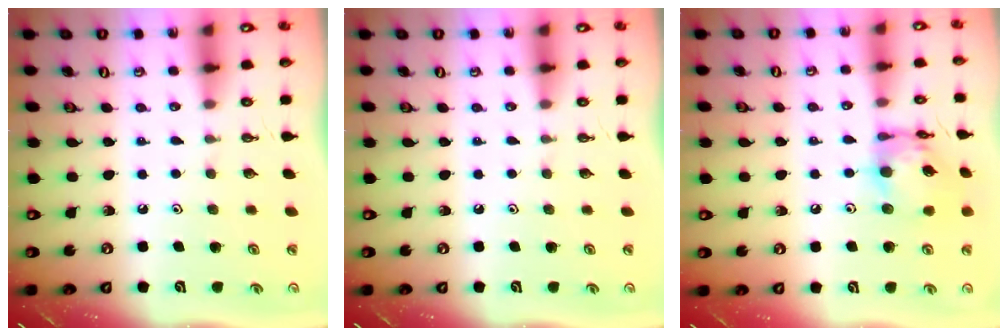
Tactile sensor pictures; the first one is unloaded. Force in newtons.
{"total": 0.0}
{"total": 13.5, "press": 13.5, "slide": 1.1}